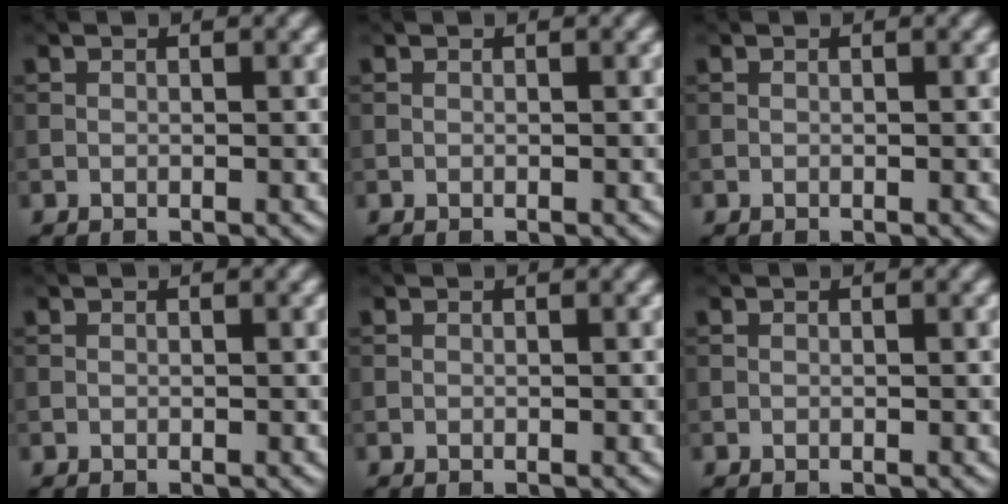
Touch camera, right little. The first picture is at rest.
{"total": 0.0}
{"total": 0.0}
{"total": 0.0}
{"total": 0.0}
{"total": 0.0}